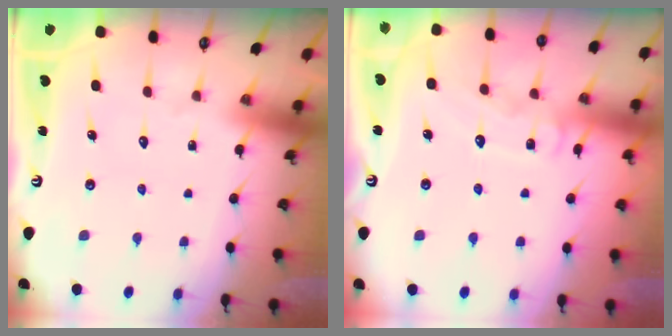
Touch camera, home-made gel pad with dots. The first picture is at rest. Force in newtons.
{"total": 8.2, "press": 8.2, "slide": 0.7}